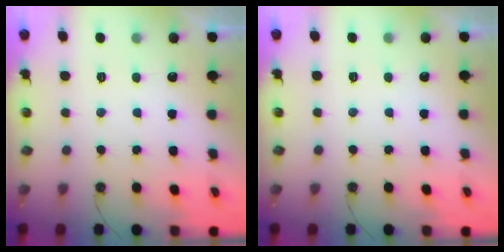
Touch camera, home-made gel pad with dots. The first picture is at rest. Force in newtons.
{"total": 0.0}